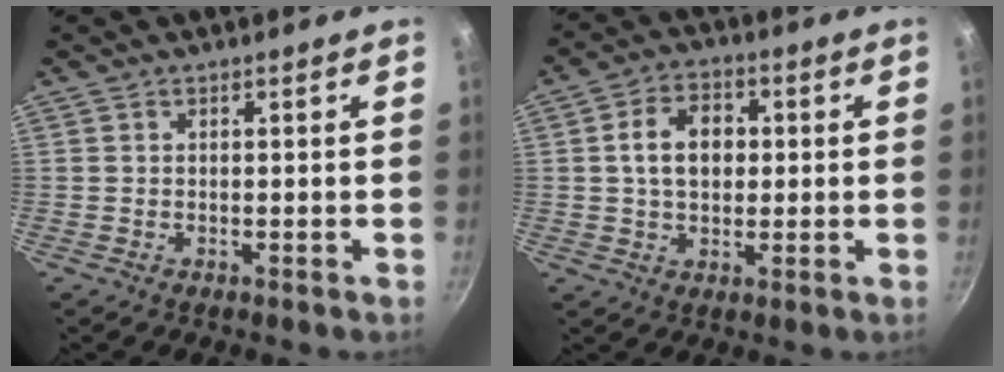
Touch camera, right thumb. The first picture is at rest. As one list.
[{"total": 8.6, "force": [0.9, 6.2, 5.9], "torque": [-0.076, 0.013, 0.009]}]